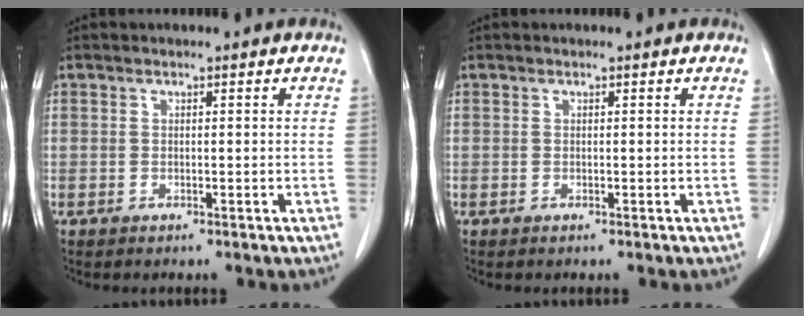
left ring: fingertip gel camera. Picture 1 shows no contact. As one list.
[{"total": 0.0}]